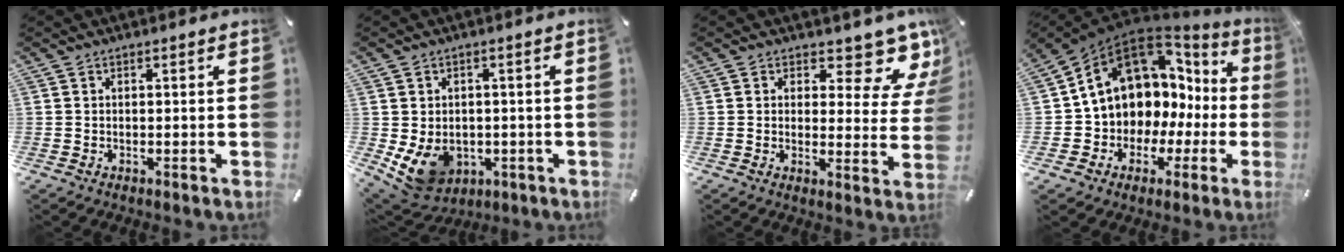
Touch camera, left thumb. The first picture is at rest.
{"total": 8.8, "force": [-1.7, 7.5, 4.4], "torque": [-0.094, -0.006, -0.029]}
{"total": 9.8, "force": [7.0, 4.2, 5.3], "torque": [-0.053, -0.067, 0.117]}
{"total": 12.1, "force": [5.3, 9.5, 5.2], "torque": [-0.101, -0.053, 0.100]}